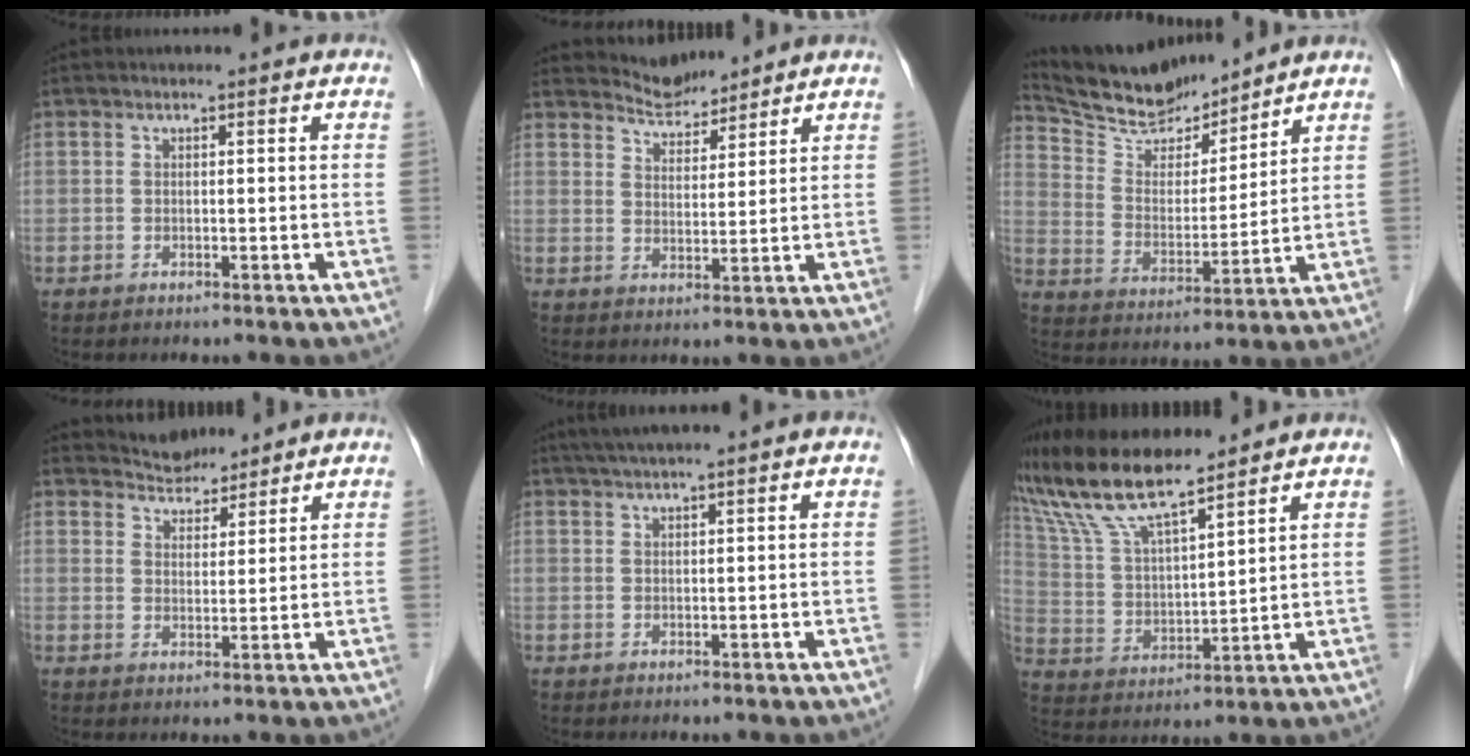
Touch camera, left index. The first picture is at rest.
{"total": 5.1, "force": [5.0, 1.0, 0.0], "torque": [-0.003, 0.011, 0.091]}
{"total": 11.7, "force": [11.1, 2.0, 3.1], "torque": [-0.066, 0.007, 0.211]}
{"total": 4.6, "force": [4.4, 1.2, 0.0], "torque": [-0.002, 0.014, 0.076]}
{"total": 4.0, "force": [3.1, -0.6, 2.5], "torque": [-0.044, 0.023, 0.057]}
{"total": 14.0, "force": [11.8, 1.8, 7.3], "torque": [-0.157, 0.014, 0.230]}